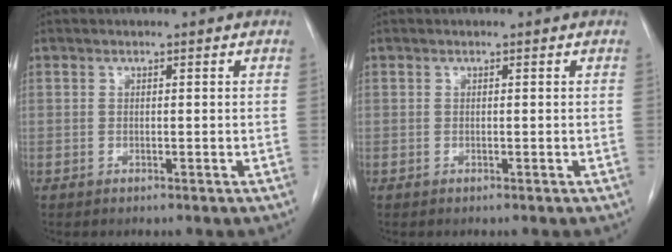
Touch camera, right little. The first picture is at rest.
{"total": 0.0}